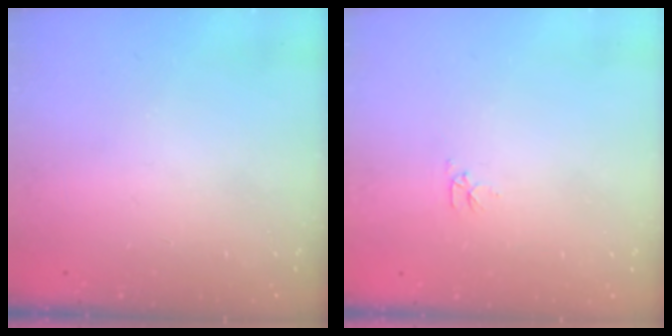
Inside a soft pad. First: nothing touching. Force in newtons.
{"total": 2.8, "press": 2.7, "slide": 0.4}